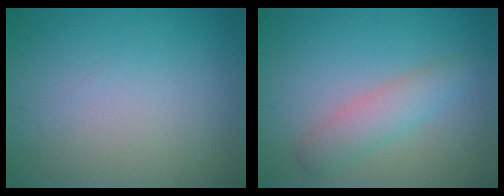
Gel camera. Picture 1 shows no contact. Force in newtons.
{"total": 2.9, "press": 2.9, "slide": 0.1}